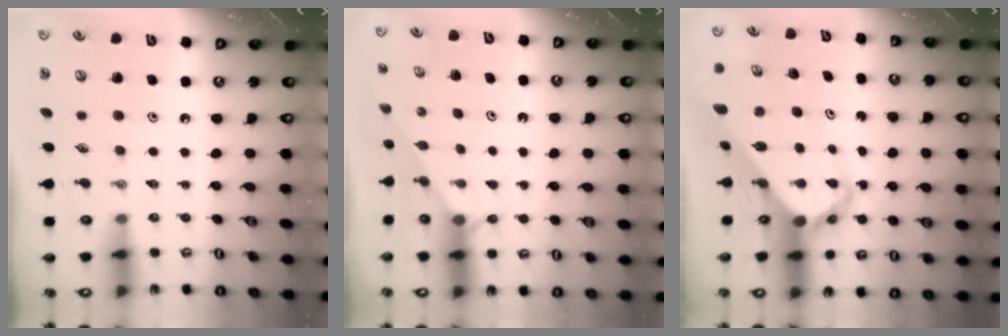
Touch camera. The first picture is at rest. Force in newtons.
{"total": 1.5, "press": 1.4, "slide": 0.2}
{"total": 6.2, "press": 6.2, "slide": 0.4}